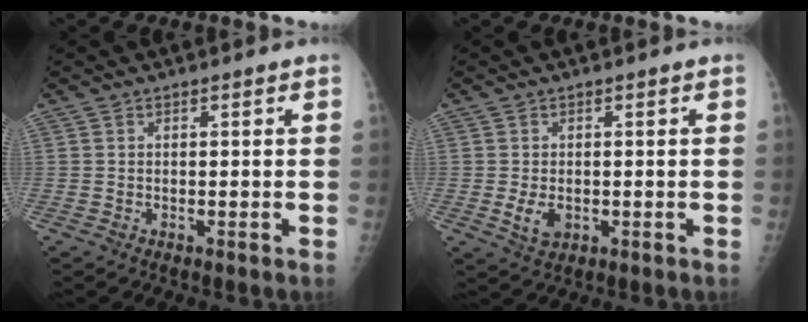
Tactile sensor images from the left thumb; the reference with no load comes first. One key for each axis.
{"total": 3.6, "fx": -0.5, "fy": 2.5, "fz": 2.5, "tx": -0.043, "ty": -0.006, "tz": -0.001}